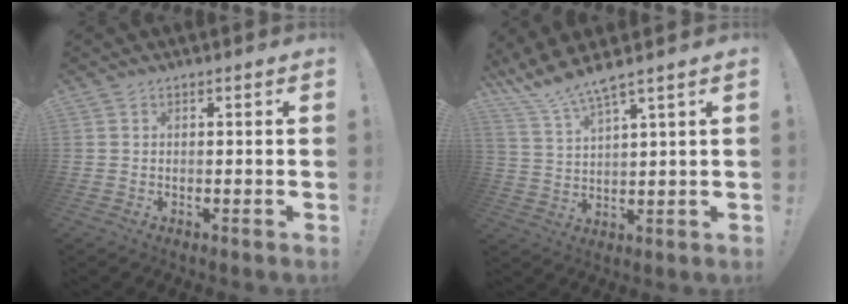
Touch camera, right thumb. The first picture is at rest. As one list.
[{"total": 7.0, "force": [6.1, -0.1, 3.5], "torque": [-0.082, -0.038, 0.112]}]